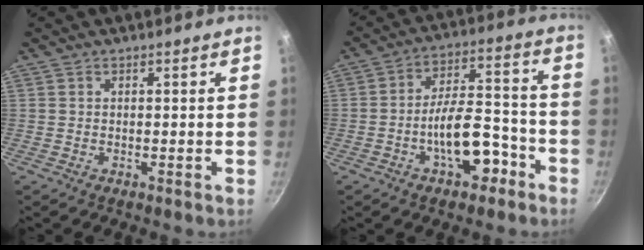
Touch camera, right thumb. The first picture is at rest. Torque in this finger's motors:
{"motor_torque": [2.87, 1.40, 1.45, -1.32, 0.48]}